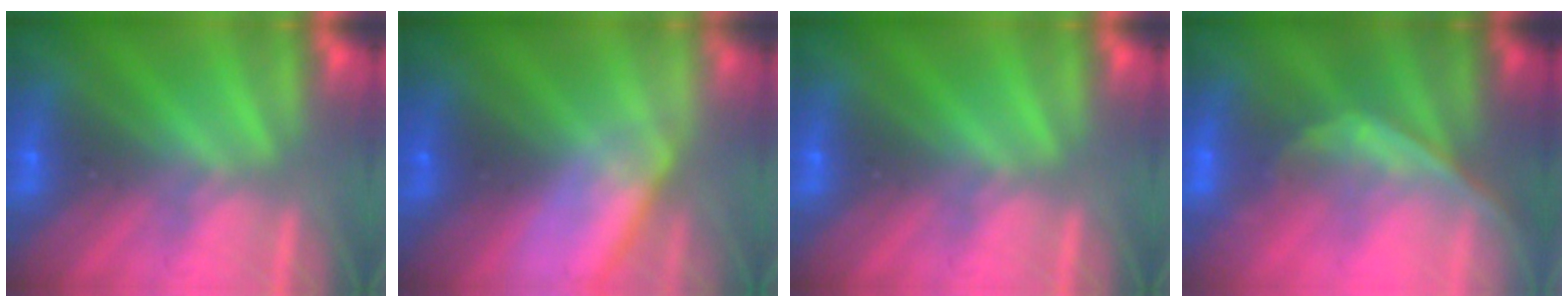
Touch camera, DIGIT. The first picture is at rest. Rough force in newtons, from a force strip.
{"total": 3.2}
{"total": 0.0}
{"total": 1.1}